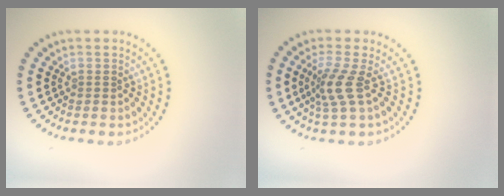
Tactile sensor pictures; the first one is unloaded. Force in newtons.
{"total": 2.9, "press": 2.1, "slide": 2.0}